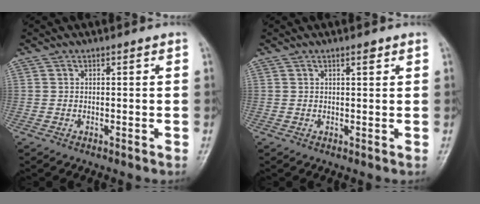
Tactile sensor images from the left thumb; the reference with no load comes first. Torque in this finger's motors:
{"motor_torque": [-0.28, 0.04, -0.07, 0.06, 0.07]}